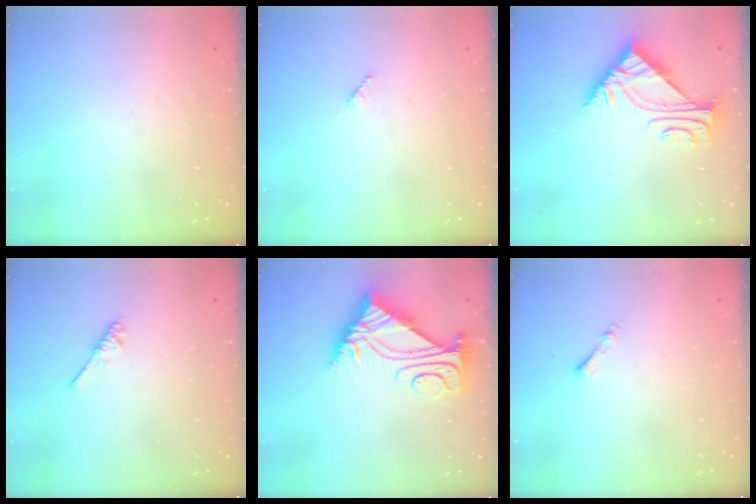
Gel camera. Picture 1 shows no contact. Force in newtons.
{"total": 1.9, "press": 1.9, "slide": 0.3}
{"total": 5.5, "press": 5.4, "slide": 0.8}
{"total": 1.9, "press": 1.9, "slide": 0.4}
{"total": 8.2, "press": 8.2, "slide": 0.8}
{"total": 1.3, "press": 1.2, "slide": 0.3}